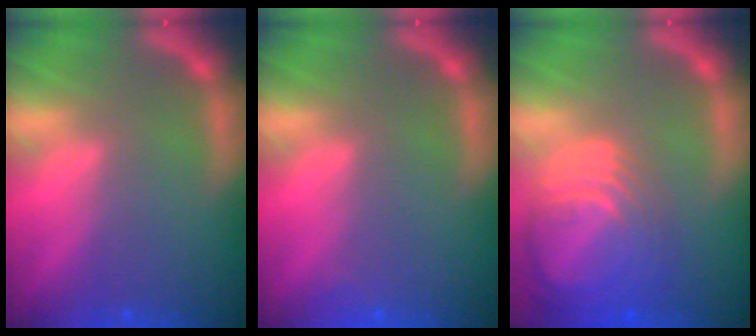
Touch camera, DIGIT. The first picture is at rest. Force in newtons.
{"total": 0.9}
{"total": 10.0}